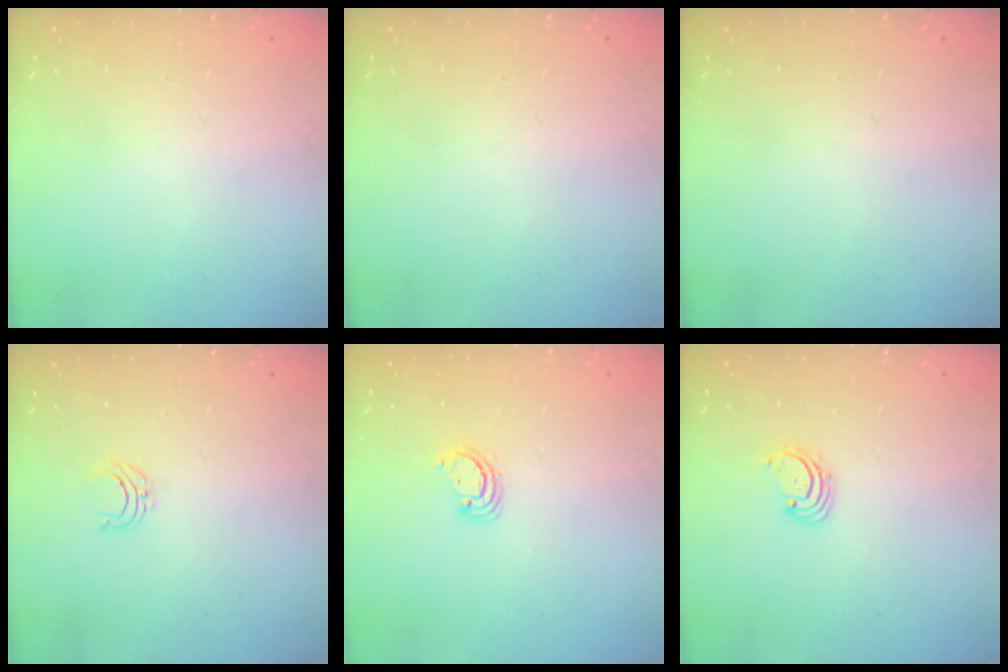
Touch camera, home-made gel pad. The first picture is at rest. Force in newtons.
{"total": 0.0}
{"total": 0.0}
{"total": 4.0, "press": 4.0, "slide": 0.3}
{"total": 2.9, "press": 2.9, "slide": 0.3}
{"total": 1.6, "press": 1.6, "slide": 0.2}